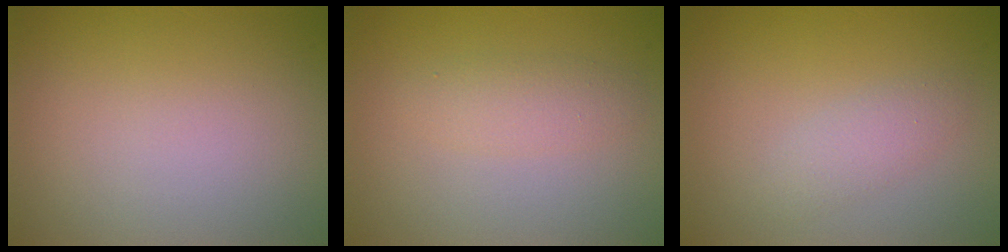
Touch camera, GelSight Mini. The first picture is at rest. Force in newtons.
{"total": 1.9, "press": 1.9, "slide": 0.0}
{"total": 1.6, "press": 1.6, "slide": 0.1}